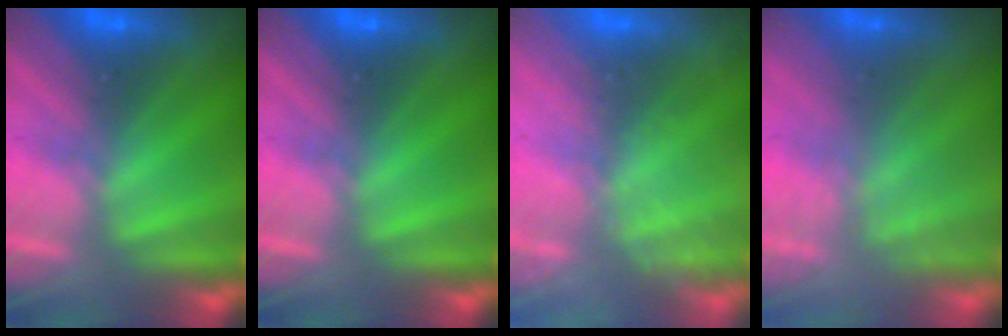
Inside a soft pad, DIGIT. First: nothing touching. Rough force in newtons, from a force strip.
{"total": 0.0}
{"total": 2.4}
{"total": 2.3}